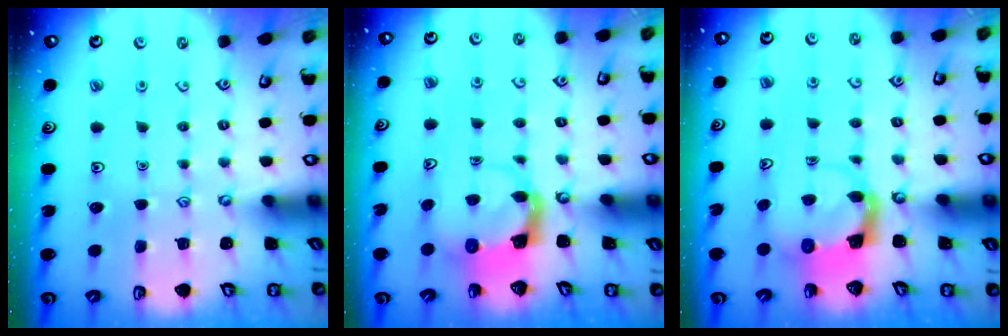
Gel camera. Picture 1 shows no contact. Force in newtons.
{"total": 3.9, "press": 3.8, "slide": 0.6}
{"total": 3.9, "press": 3.8, "slide": 0.6}